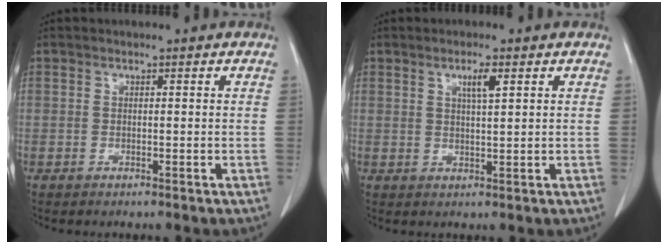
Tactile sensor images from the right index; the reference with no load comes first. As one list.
[{"total": 2.8, "force": [1.3, 0.2, 2.4], "torque": [-0.044, -0.001, 0.022]}]